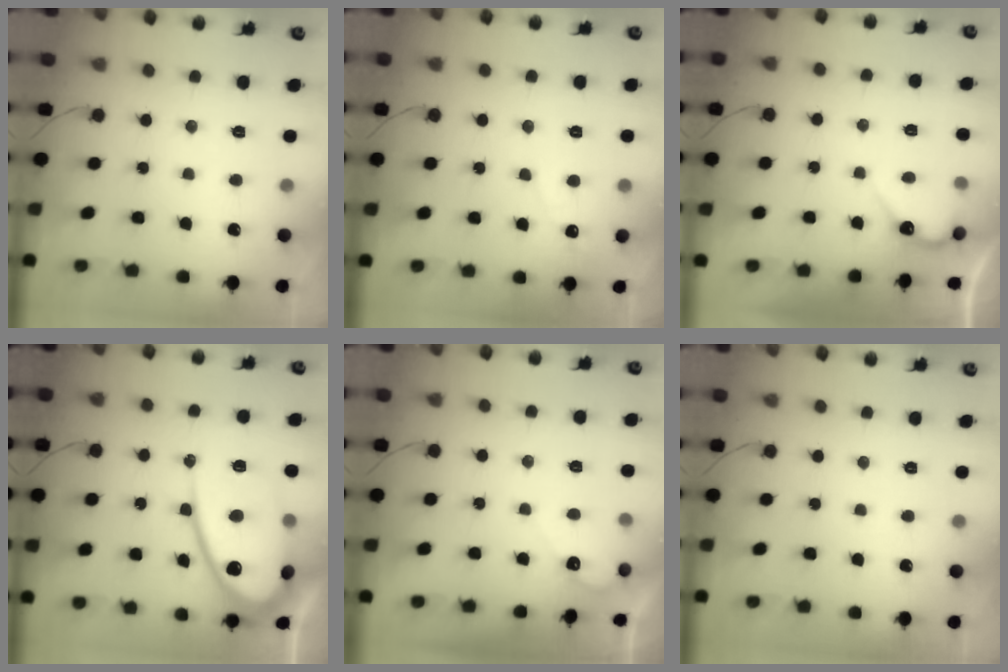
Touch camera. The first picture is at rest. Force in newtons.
{"total": 3.6, "press": 3.6, "slide": 0.3}
{"total": 4.0, "press": 4.0, "slide": 0.2}
{"total": 19.0, "press": 18.9, "slide": 1.9}
{"total": 3.3, "press": 3.3, "slide": 0.2}
{"total": 0.0}